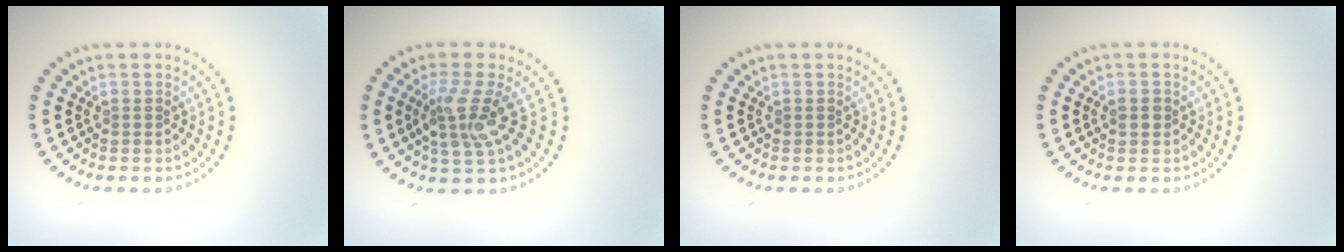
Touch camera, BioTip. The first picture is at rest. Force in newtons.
{"total": 3.5, "press": 2.9, "slide": 1.9}
{"total": 0.0}
{"total": 1.1, "press": 1.1, "slide": 0.1}